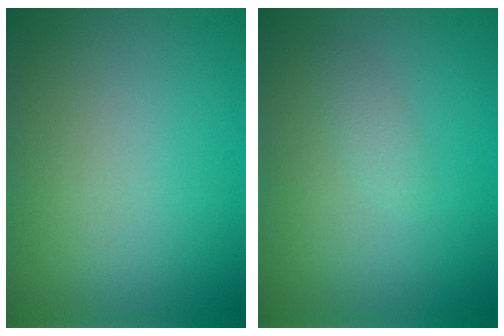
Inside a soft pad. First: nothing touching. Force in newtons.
{"total": 1.0, "press": 1.0, "slide": 0.0}